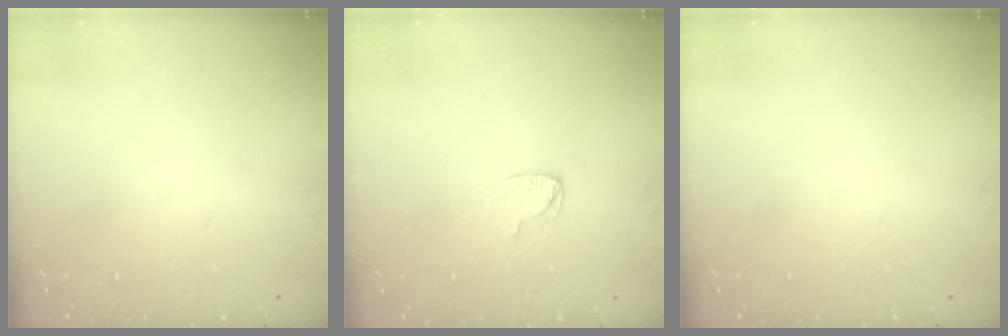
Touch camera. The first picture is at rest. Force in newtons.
{"total": 3.8, "press": 3.8, "slide": 0.4}
{"total": 0.0}